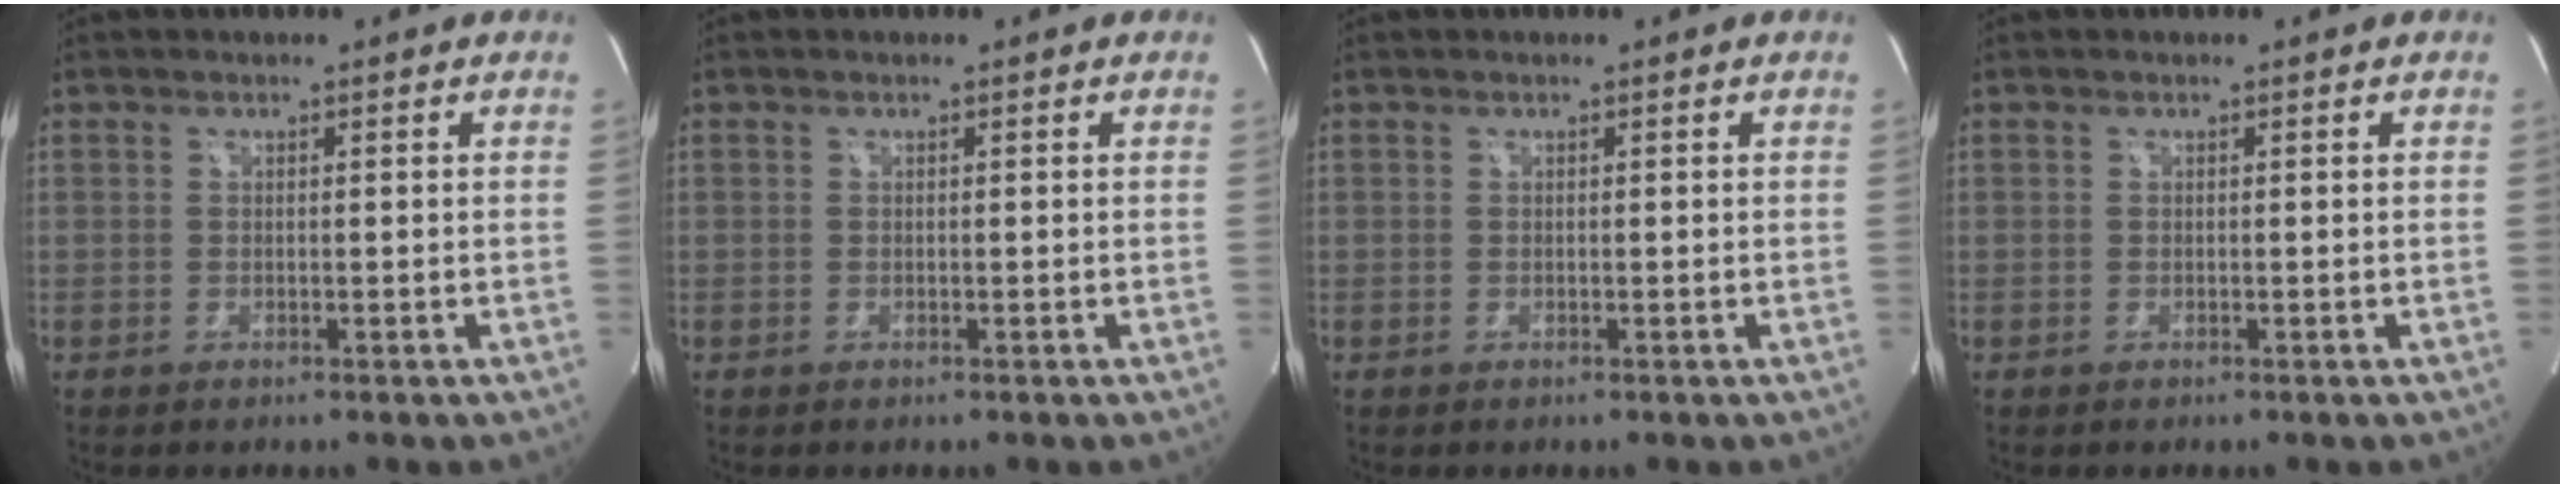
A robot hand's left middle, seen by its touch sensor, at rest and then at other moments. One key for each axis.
{"total": 0.0}
{"total": 0.0}
{"total": 0.0}